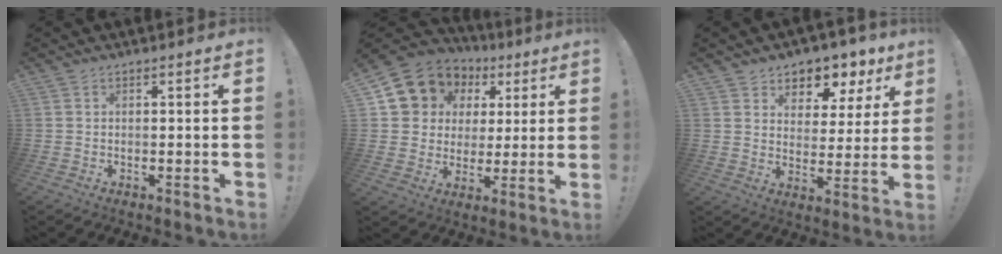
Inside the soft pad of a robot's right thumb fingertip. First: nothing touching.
{"total": 10.9, "force": [5.1, 9.2, 2.6], "torque": [-0.040, -0.036, 0.109]}
{"total": 7.2, "force": [5.2, 4.7, 1.5], "torque": [-0.009, -0.052, 0.096]}